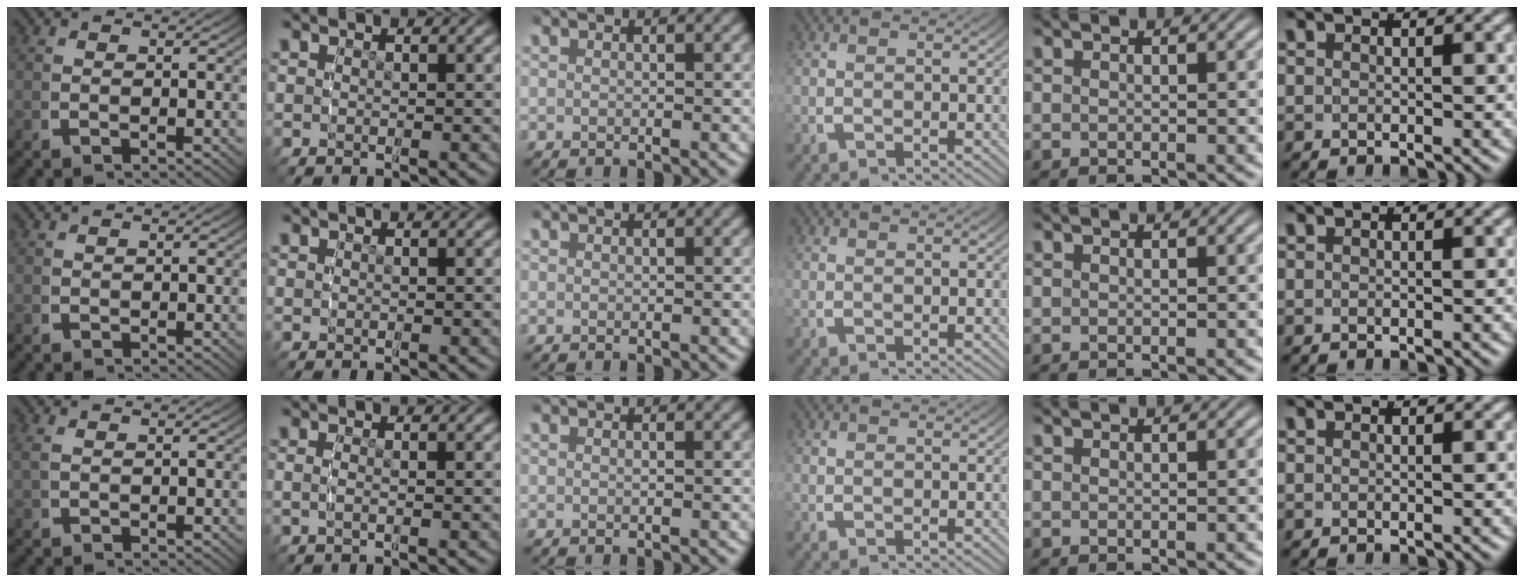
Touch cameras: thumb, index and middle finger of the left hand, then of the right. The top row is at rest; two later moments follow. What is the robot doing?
{"motion": "grasp_and_lifting", "object": "backpack"}